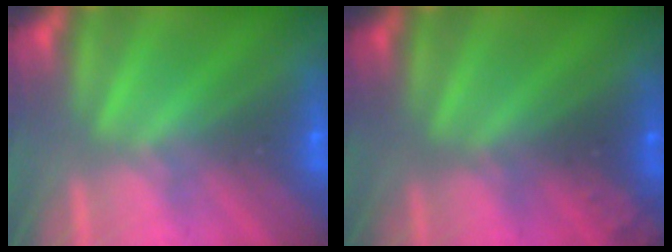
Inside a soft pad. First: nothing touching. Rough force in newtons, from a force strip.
{"total": 2.3}